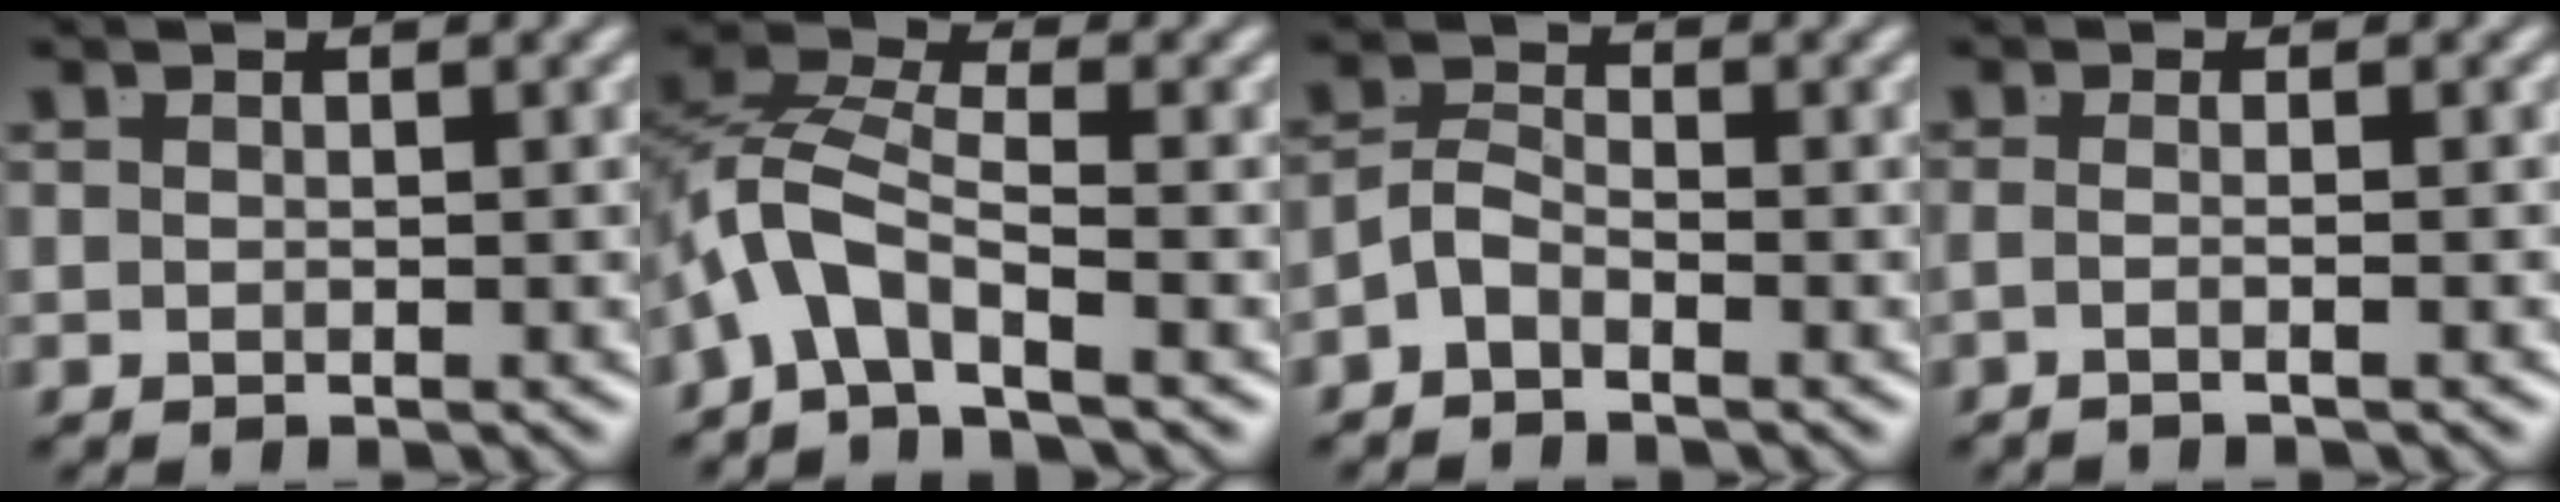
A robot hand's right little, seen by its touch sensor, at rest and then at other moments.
{"total": 6.0, "force": [-1.4, 4.1, 4.2], "torque": [-0.113, -0.027, -0.023]}
{"total": 3.3, "force": [-1.8, 2.2, 1.6], "torque": [-0.030, -0.011, -0.034]}
{"total": 1.9, "force": [-1.2, -0.9, 1.1], "torque": [-0.030, -0.010, -0.018]}